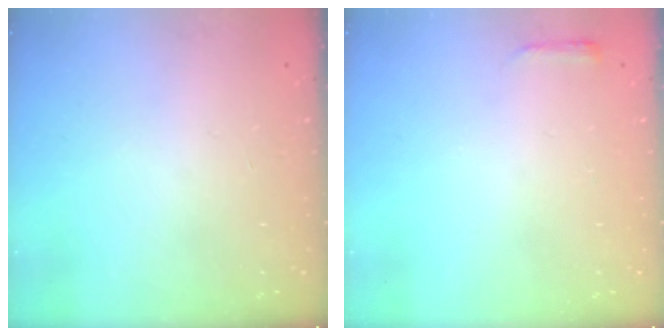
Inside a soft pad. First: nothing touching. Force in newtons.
{"total": 2.4, "press": 2.3, "slide": 0.6}